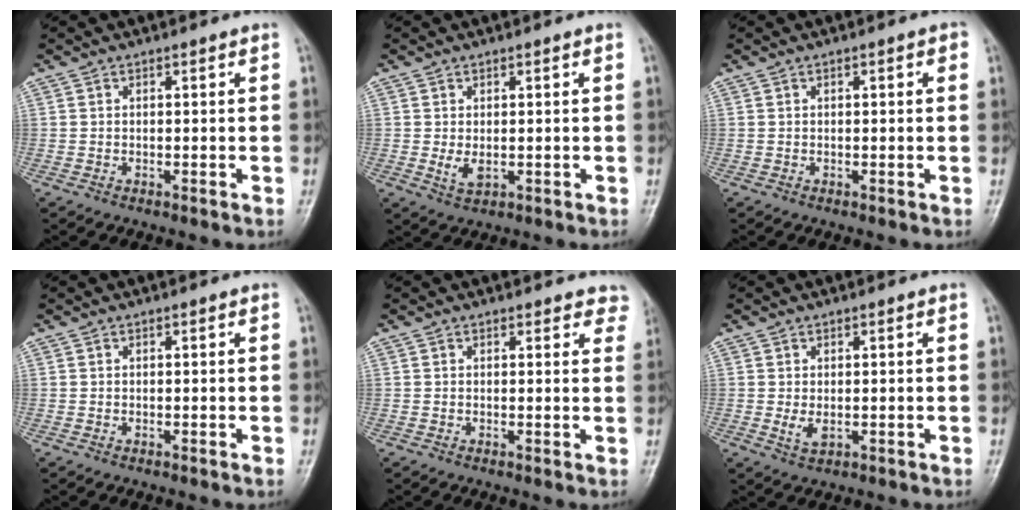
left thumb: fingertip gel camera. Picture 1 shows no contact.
{"total": 3.1, "force": [-0.2, 1.7, 2.6], "torque": [-0.047, -0.003, 0.001]}
{"total": 1.7, "force": [0.4, 0.6, 1.5], "torque": [-0.019, 0.004, 0.002]}
{"total": 0.0}
{"total": 4.0, "force": [3.4, 1.8, 0.8], "torque": [0.029, -0.012, 0.020]}
{"total": 2.8, "force": [-0.2, 1.6, 2.4], "torque": [-0.045, -0.003, 0.001]}